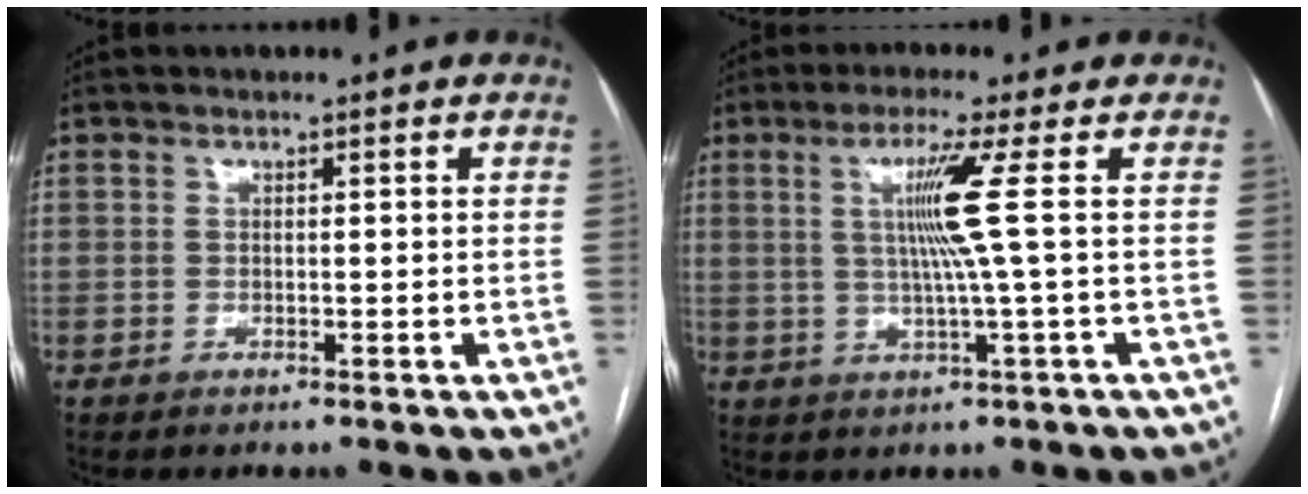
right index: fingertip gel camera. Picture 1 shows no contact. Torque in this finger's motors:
{"motor_torque": [0.70, 0.20, 0.50, 0.15]}